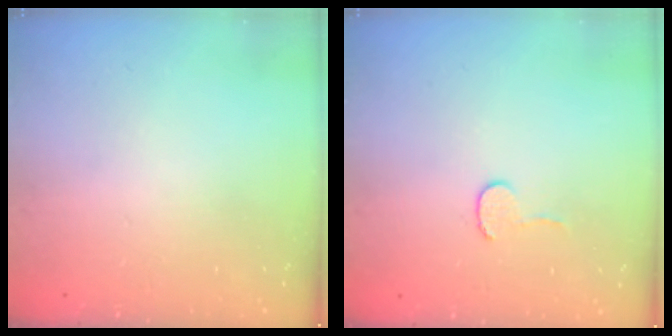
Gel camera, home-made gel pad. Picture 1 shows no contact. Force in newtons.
{"total": 4.1, "press": 4.1, "slide": 0.4}